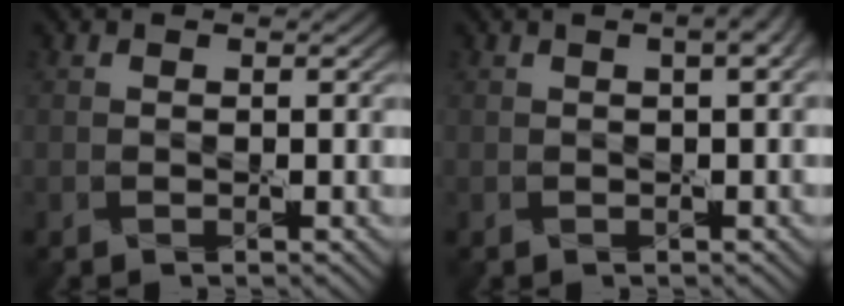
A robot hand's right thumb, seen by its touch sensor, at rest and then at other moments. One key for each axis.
{"total": 3.1, "fx": 1.1, "fy": 1.1, "fz": 2.7, "tx": -0.032, "ty": 0.008, "tz": 0.007}